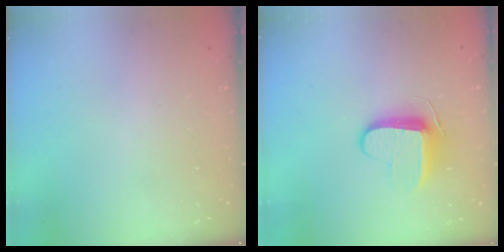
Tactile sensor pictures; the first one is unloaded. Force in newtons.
{"total": 9.1, "press": 9.1, "slide": 1.0}